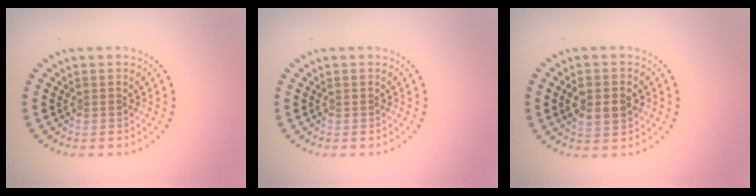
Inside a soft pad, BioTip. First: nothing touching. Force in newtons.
{"total": 0.0}
{"total": 3.6, "press": 3.5, "slide": 0.2}